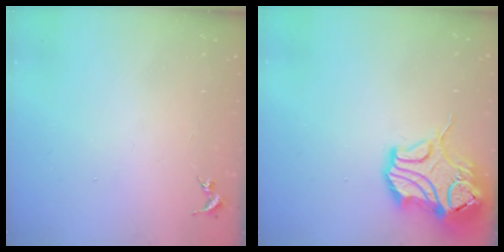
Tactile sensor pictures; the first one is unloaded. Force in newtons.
{"total": 15.7, "press": 15.6, "slide": 2.3}